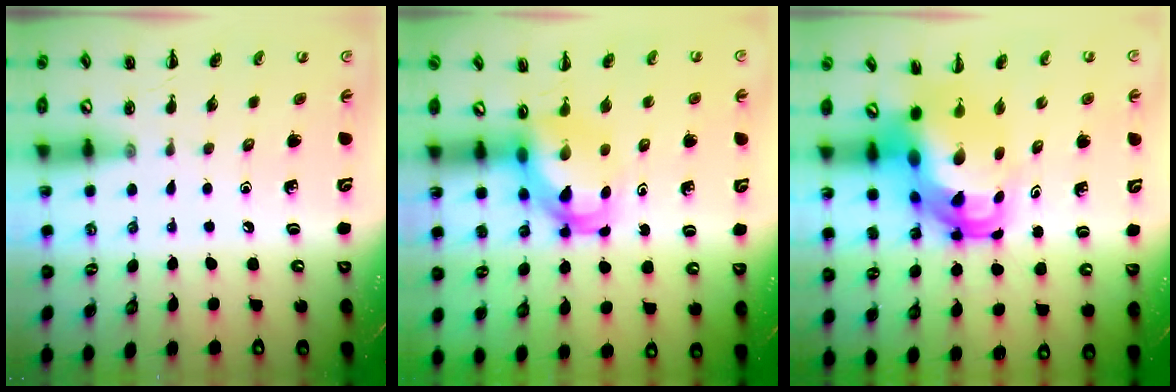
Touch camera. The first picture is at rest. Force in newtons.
{"total": 4.8, "press": 4.6, "slide": 1.1}
{"total": 10.2, "press": 9.8, "slide": 2.6}